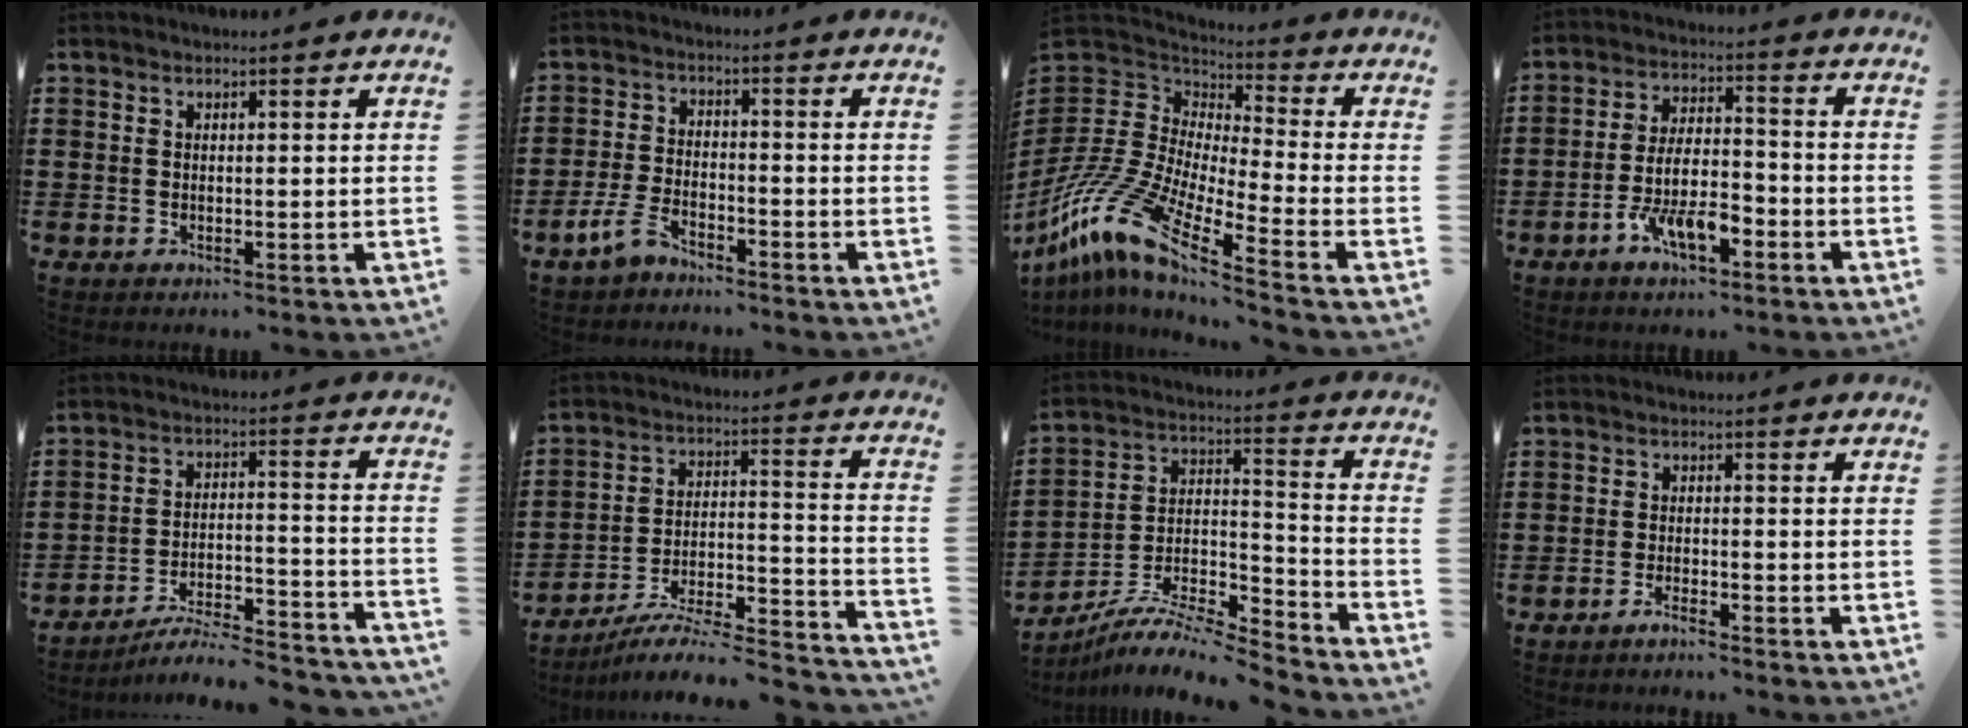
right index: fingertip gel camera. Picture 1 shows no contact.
{"total": 4.6, "force": [-3.7, 1.5, 2.4], "torque": [-0.062, 0.003, -0.076]}
{"total": 12.4, "force": [-9.8, 1.7, 7.4], "torque": [-0.195, -0.014, -0.209]}
{"total": 7.9, "force": [-4.3, 2.9, 6.0], "torque": [-0.119, 0.008, -0.081]}
{"total": 6.2, "force": [-5.7, 0.4, 2.3], "torque": [-0.034, -0.005, -0.113]}
{"total": 6.3, "force": [-5.6, 0.7, 2.8], "torque": [-0.040, -0.007, -0.112]}
{"total": 8.4, "force": [-7.7, 1.4, 3.0], "torque": [-0.061, 0.005, -0.156]}
{"total": 2.0, "force": [-1.9, -0.3, 0.5], "torque": [-0.010, -0.001, -0.037]}